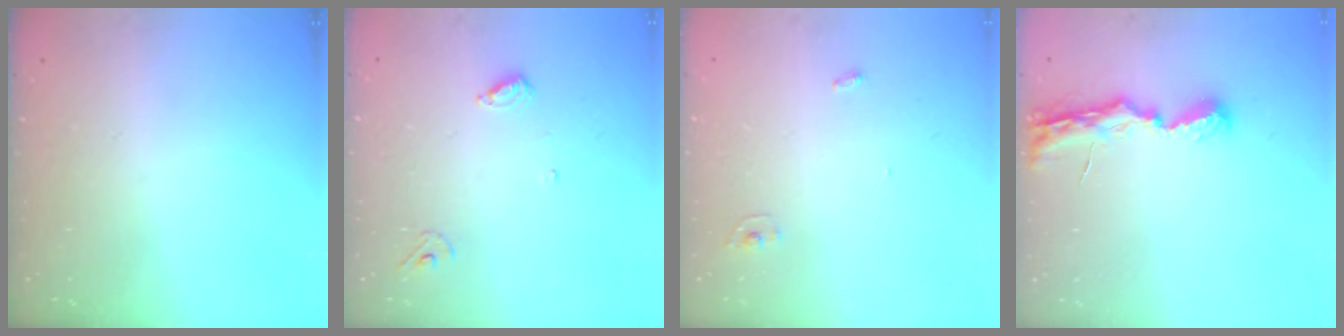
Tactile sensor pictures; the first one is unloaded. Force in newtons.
{"total": 5.9, "press": 5.9, "slide": 0.6}
{"total": 2.4, "press": 2.4, "slide": 0.2}
{"total": 7.5, "press": 7.5, "slide": 0.4}